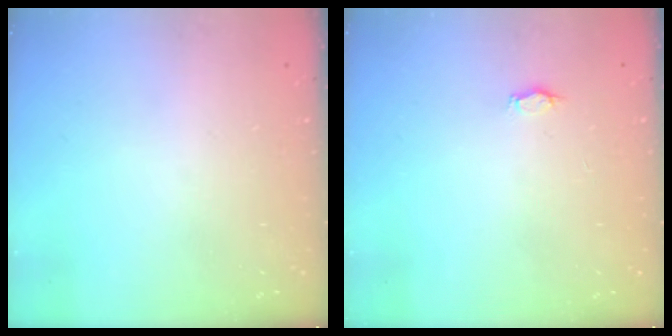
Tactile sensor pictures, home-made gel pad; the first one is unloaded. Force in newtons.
{"total": 2.2, "press": 2.2, "slide": 0.3}